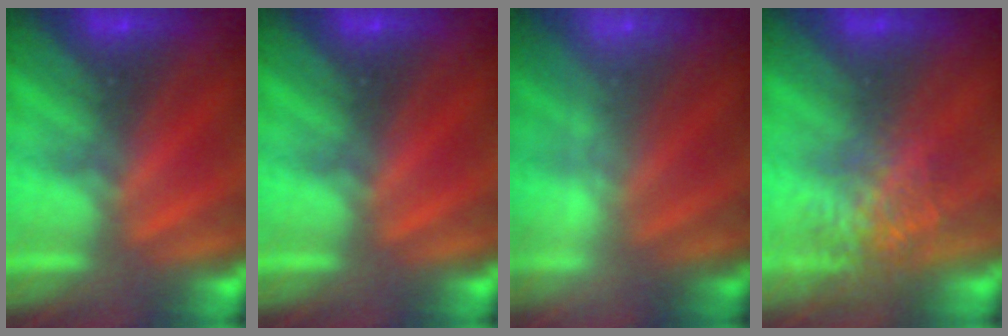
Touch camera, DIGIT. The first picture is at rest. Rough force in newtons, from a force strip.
{"total": 0.0}
{"total": 2.0}
{"total": 3.7}